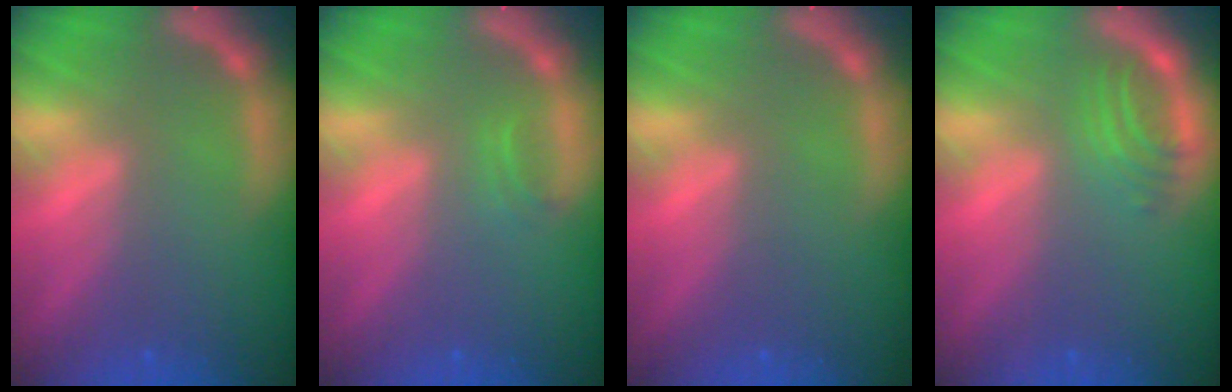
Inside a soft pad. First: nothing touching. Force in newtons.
{"total": 0.9}
{"total": 0.0}
{"total": 2.9}